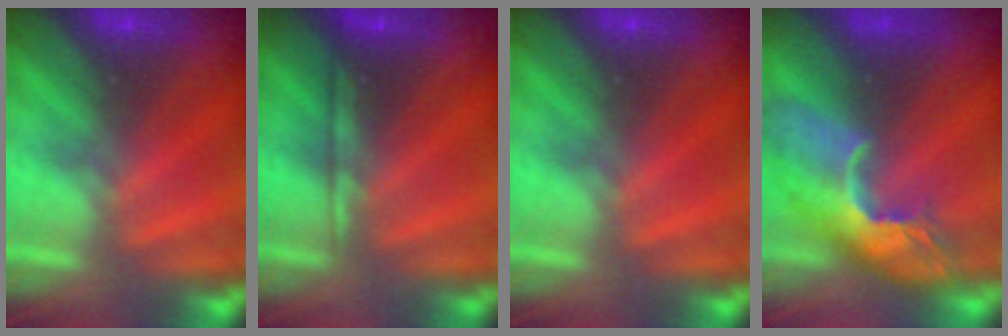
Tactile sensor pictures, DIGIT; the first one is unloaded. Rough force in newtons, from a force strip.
{"total": 2.1}
{"total": 0.0}
{"total": 9.3}